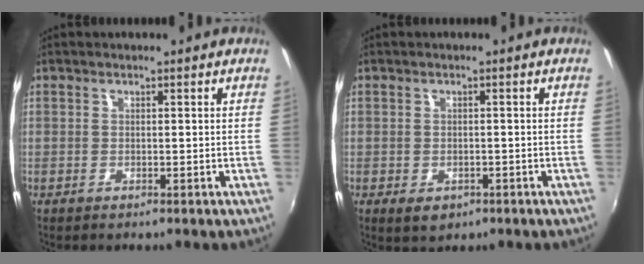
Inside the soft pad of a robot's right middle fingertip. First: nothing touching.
{"total": 3.2, "force": [-1.4, 2.2, 1.8], "torque": [-0.034, -0.008, -0.015]}